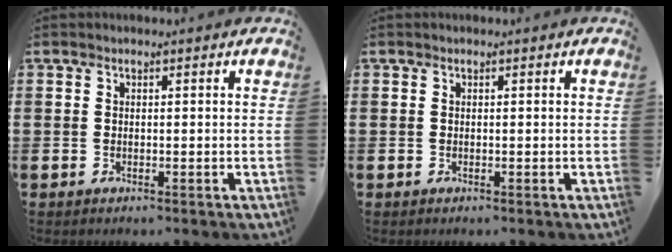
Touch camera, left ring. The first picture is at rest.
{"total": 0.0}